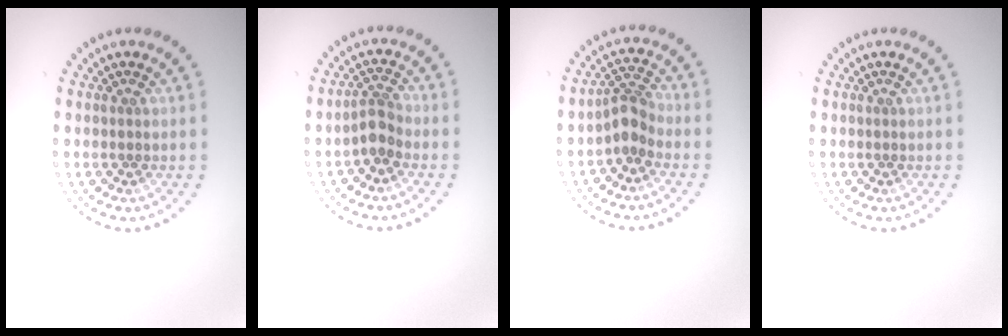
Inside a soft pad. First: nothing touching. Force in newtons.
{"total": 2.1, "press": 1.7, "slide": 1.3}
{"total": 2.5, "press": 1.9, "slide": 1.6}
{"total": 0.0}